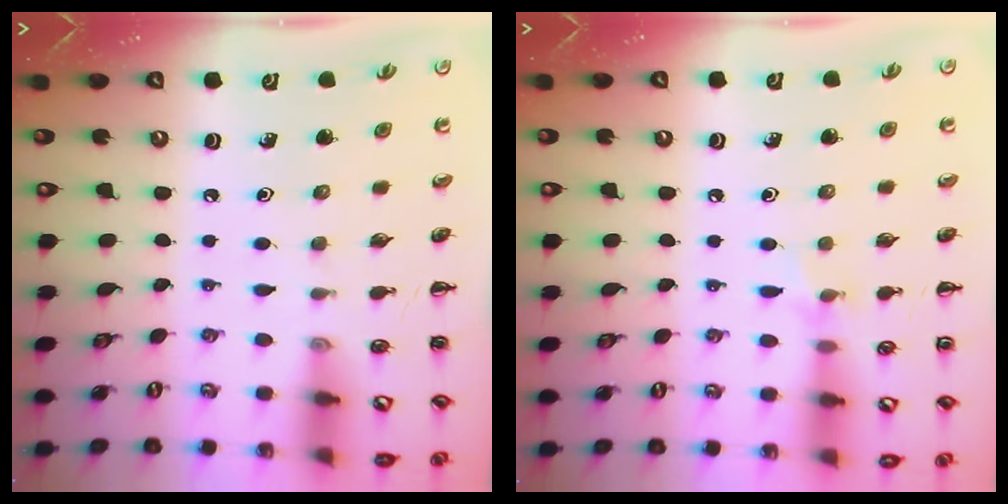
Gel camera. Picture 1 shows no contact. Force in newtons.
{"total": 5.4, "press": 5.1, "slide": 1.8}